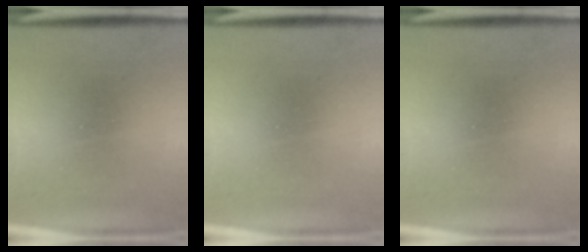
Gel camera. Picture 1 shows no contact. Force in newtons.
{"total": 0.0}
{"total": 0.0}